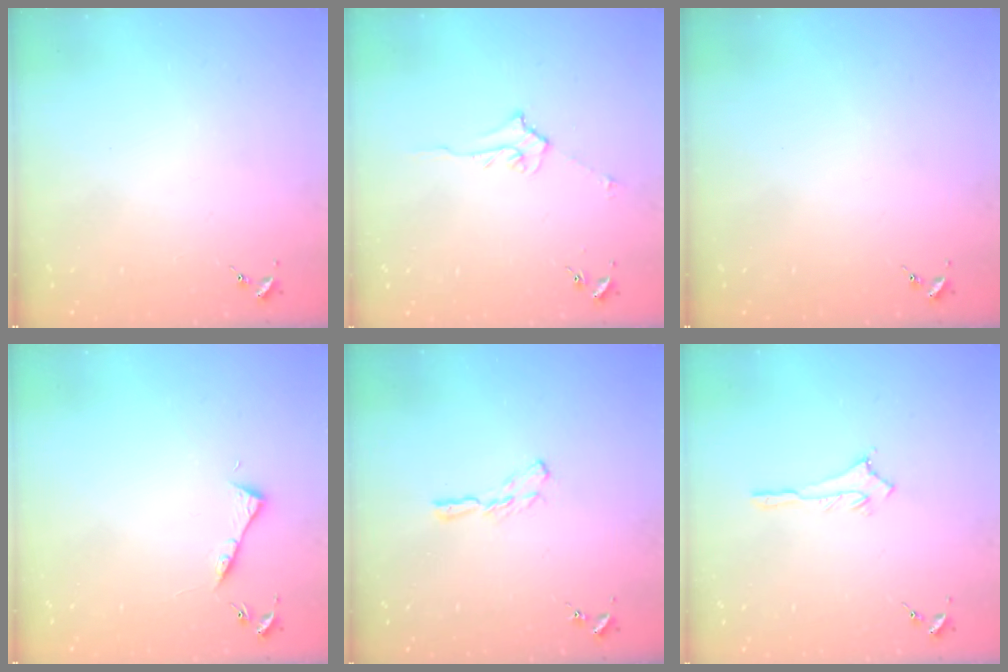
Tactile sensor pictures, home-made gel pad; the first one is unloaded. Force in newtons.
{"total": 5.1, "press": 5.0, "slide": 0.6}
{"total": 0.0}
{"total": 4.2, "press": 4.1, "slide": 0.5}
{"total": 5.8, "press": 5.8, "slide": 0.5}
{"total": 2.9, "press": 2.9, "slide": 0.2}